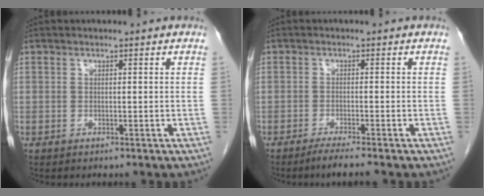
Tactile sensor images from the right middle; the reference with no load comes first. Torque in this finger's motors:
{"motor_torque": [0.38, -0.25, 0.01, 0.02]}